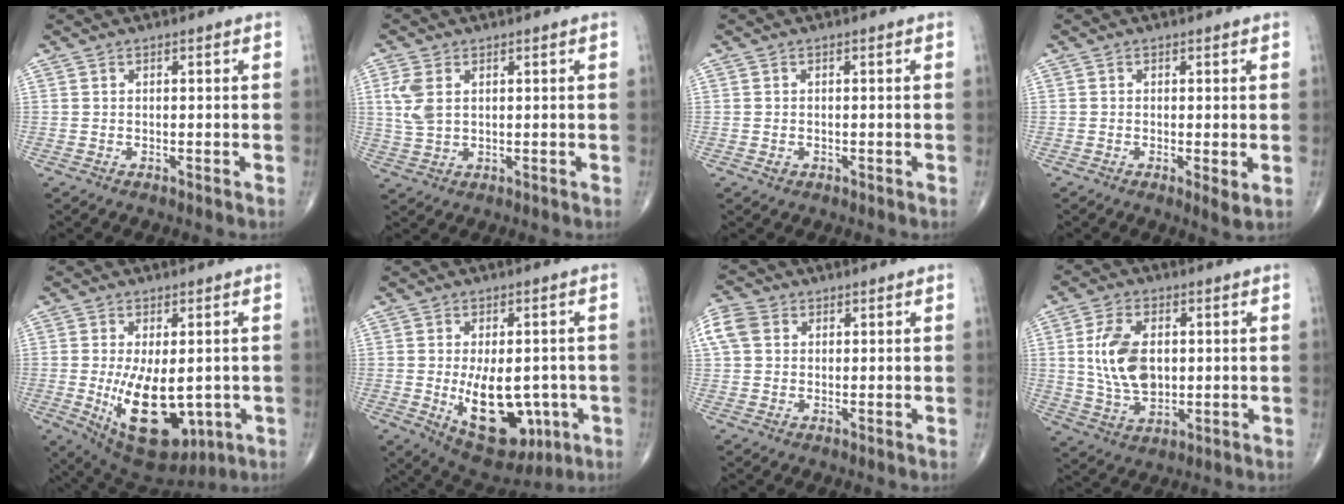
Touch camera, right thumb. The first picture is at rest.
{"total": 5.4, "force": [1.4, 3.4, 4.0], "torque": [-0.093, -0.001, 0.033]}
{"total": 1.0, "force": [-0.4, 0.9, 0.4], "torque": [-0.005, 0.002, -0.003]}
{"total": 2.6, "force": [-0.4, 0.7, 2.5], "torque": [-0.045, -0.012, -0.010]}
{"total": 15.9, "force": [-2.8, 8.1, 13.4], "torque": [-0.202, -0.021, -0.016]}
{"total": 15.2, "force": [-3.0, 8.6, 12.1], "torque": [-0.152, -0.005, -0.020]}
{"total": 6.5, "force": [1.8, 5.2, 3.6], "torque": [-0.080, 0.016, 0.033]}
{"total": 11.7, "force": [1.3, 7.2, 9.1], "torque": [-0.163, -0.007, 0.032]}